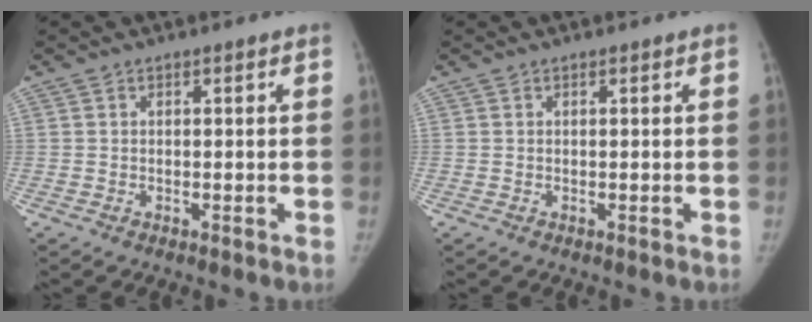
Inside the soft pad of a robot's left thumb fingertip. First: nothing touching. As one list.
[{"total": 0.0}]